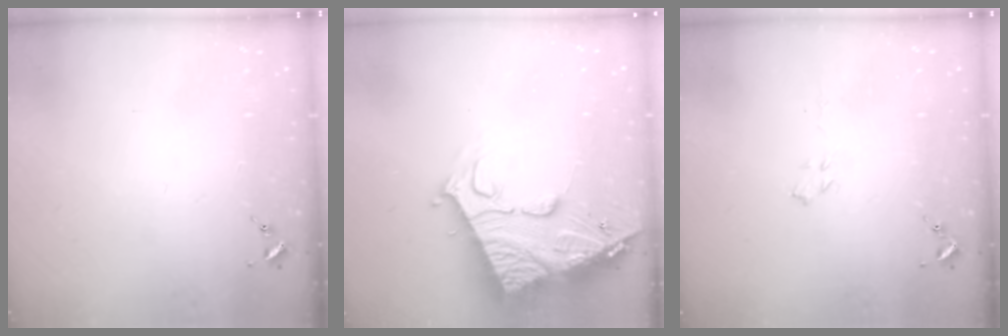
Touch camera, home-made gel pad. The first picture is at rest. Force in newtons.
{"total": 23.0, "press": 22.9, "slide": 2.5}
{"total": 3.5, "press": 3.4, "slide": 0.5}